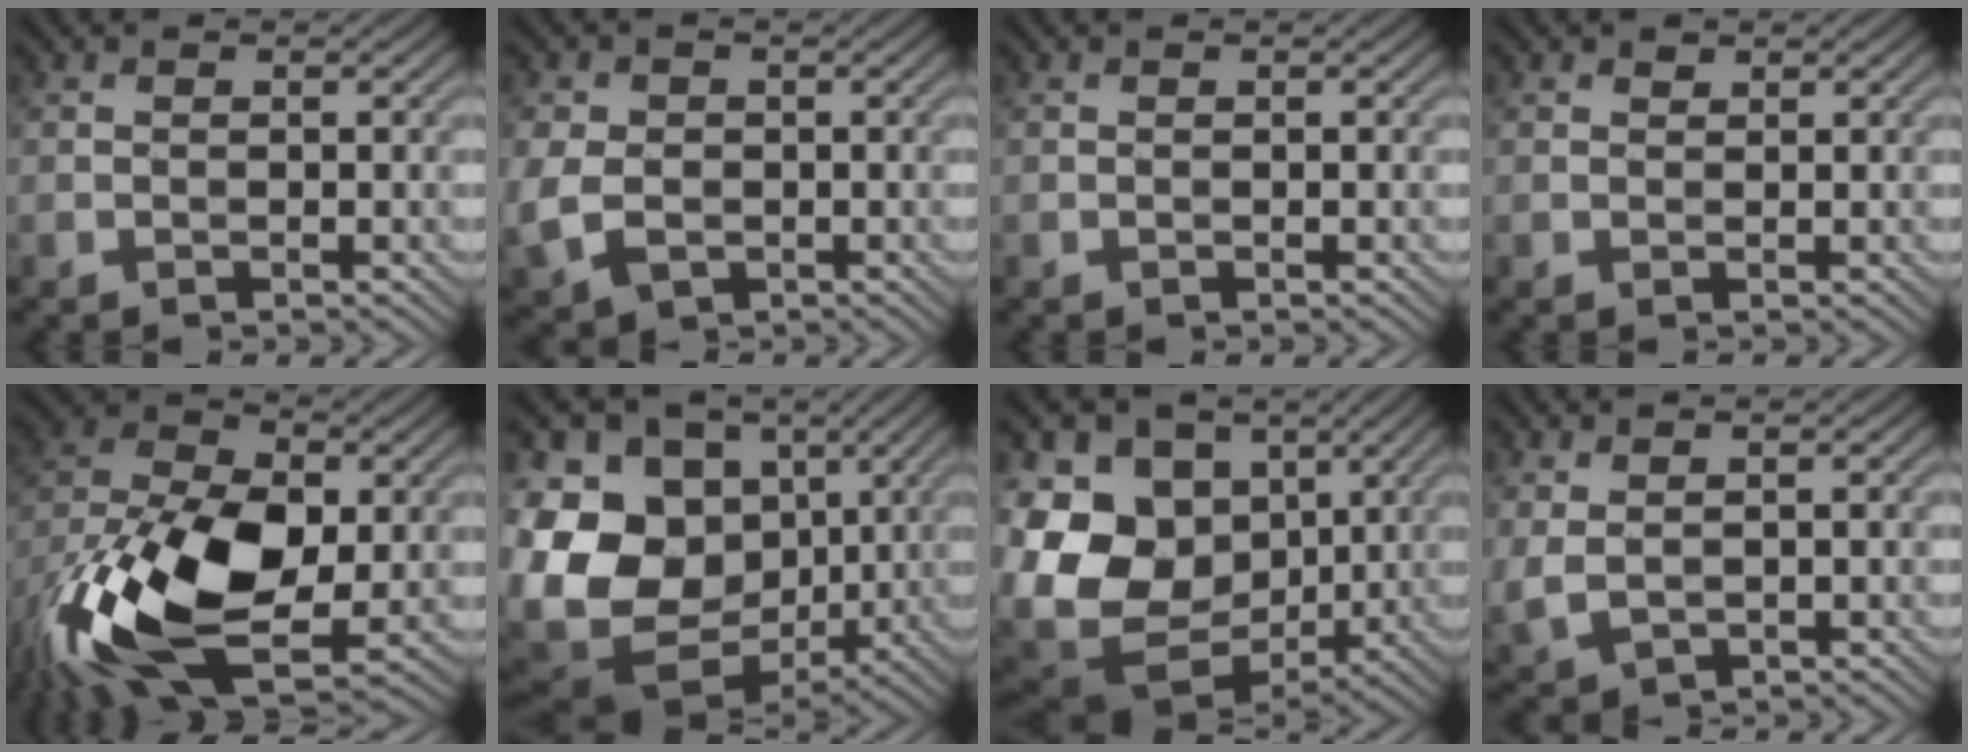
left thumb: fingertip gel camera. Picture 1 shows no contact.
{"total": 6.3, "force": [-1.1, 5.0, 3.6], "torque": [-0.103, -0.016, -0.020]}
{"total": 0.0}
{"total": 0.7, "force": [0.5, 0.3, 0.2], "torque": [-0.002, -0.001, 0.012]}
{"total": 17.3, "force": [-5.6, 9.2, 13.5], "torque": [-0.282, -0.023, -0.113]}
{"total": 19.2, "force": [-3.0, 15.0, 11.6], "torque": [-0.259, -0.018, -0.047]}
{"total": 17.9, "force": [-1.4, 14.2, 10.9], "torque": [-0.255, -0.020, -0.006]}
{"total": 3.2, "force": [1.1, 1.8, 2.4], "torque": [-0.070, -0.003, 0.029]}